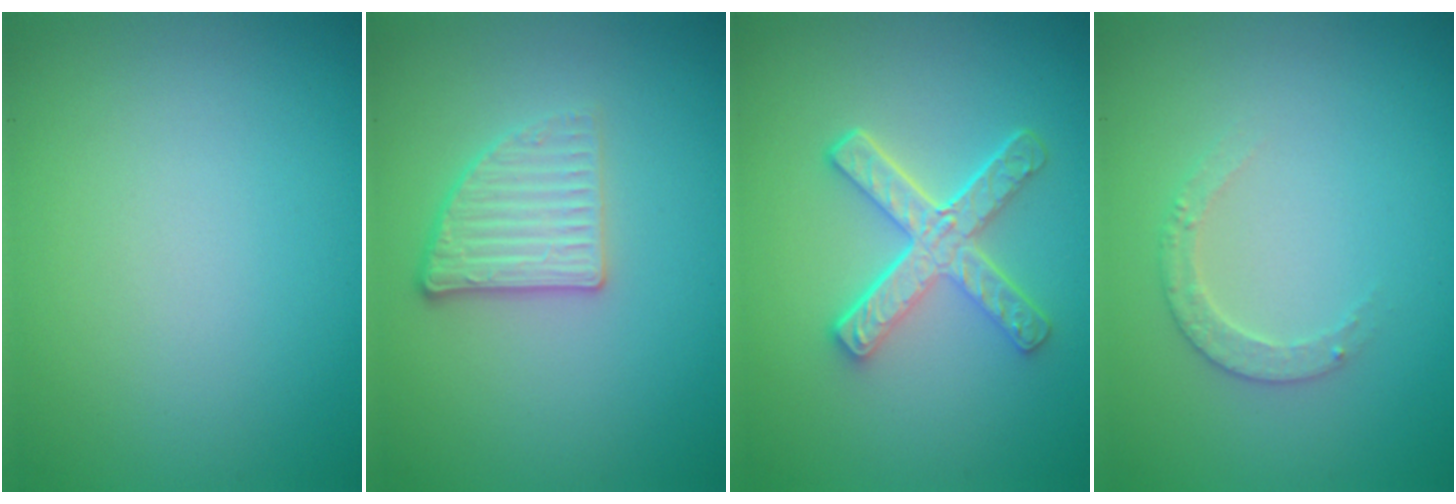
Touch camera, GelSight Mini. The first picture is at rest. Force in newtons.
{"total": 2.6, "press": 2.4, "slide": 1.0}
{"total": 4.9, "press": 3.5, "slide": 3.4}
{"total": 1.8, "press": 1.8, "slide": 0.4}